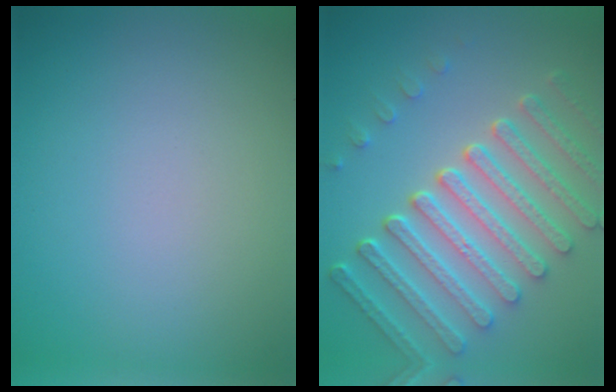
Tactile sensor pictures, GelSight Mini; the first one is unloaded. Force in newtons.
{"total": 7.6, "press": 5.7, "slide": 5.0}